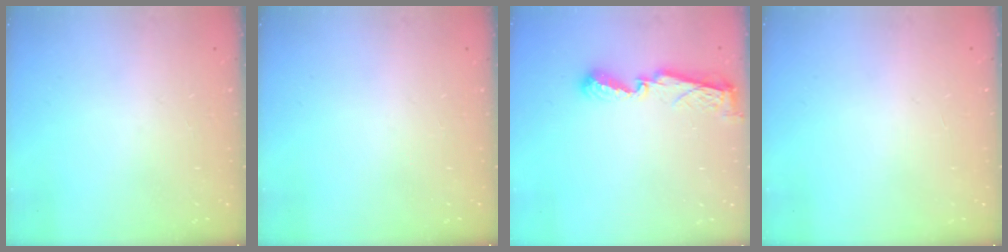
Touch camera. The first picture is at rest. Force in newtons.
{"total": 0.0}
{"total": 7.7, "press": 7.7, "slide": 0.8}
{"total": 0.9, "press": 0.9, "slide": 0.1}